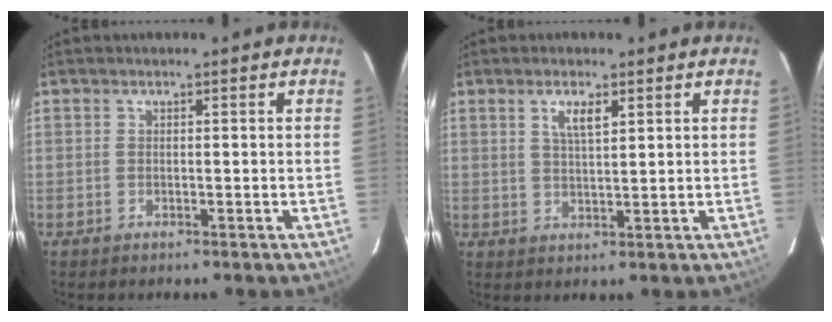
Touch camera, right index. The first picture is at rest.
{"total": 3.7, "force": [1.9, 1.0, 3.0], "torque": [-0.054, 0.001, 0.035]}